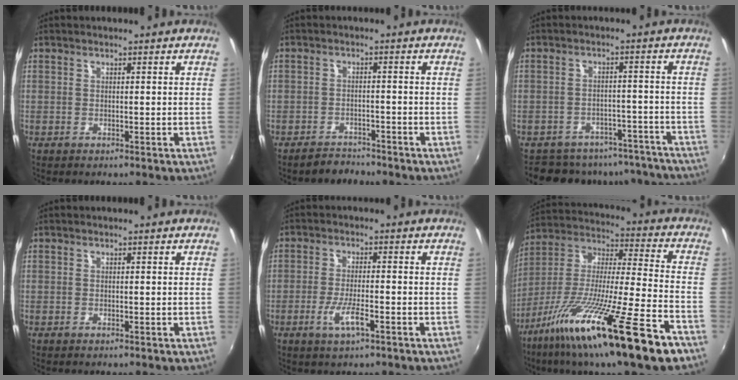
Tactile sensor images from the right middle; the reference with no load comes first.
{"total": 2.8, "force": [-2.5, 1.3, 0.1], "torque": [-0.013, 0.008, -0.040]}
{"total": 13.7, "force": [-12.2, 5.5, 2.9], "torque": [-0.057, 0.024, -0.147]}
{"total": 0.7, "force": [0.5, -0.4, 0.0], "torque": [0.002, -0.002, 0.008]}
{"total": 4.9, "force": [-2.0, 0.6, 4.4], "torque": [-0.091, -0.010, -0.040]}
{"total": 25.7, "force": [-15.6, 1.3, 20.4], "torque": [-0.352, -0.067, -0.270]}